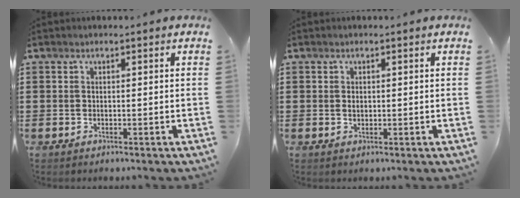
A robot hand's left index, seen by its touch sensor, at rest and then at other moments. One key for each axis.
{"total": 0.9, "fx": 0.2, "fy": 0.5, "fz": 0.7, "tx": -0.016, "ty": 0.002, "tz": 0.004}